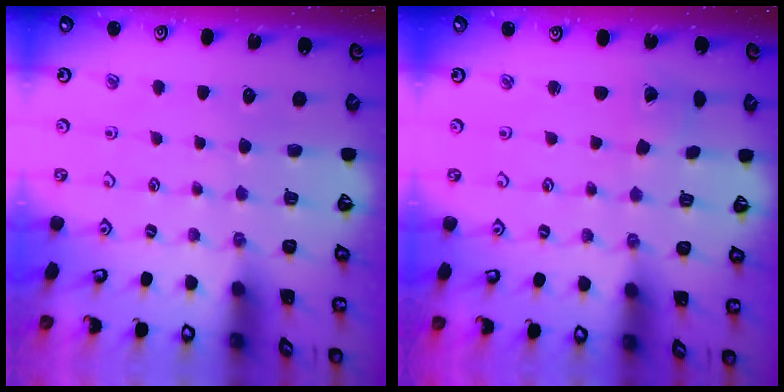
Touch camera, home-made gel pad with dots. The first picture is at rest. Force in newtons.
{"total": 1.8, "press": 1.8, "slide": 0.2}